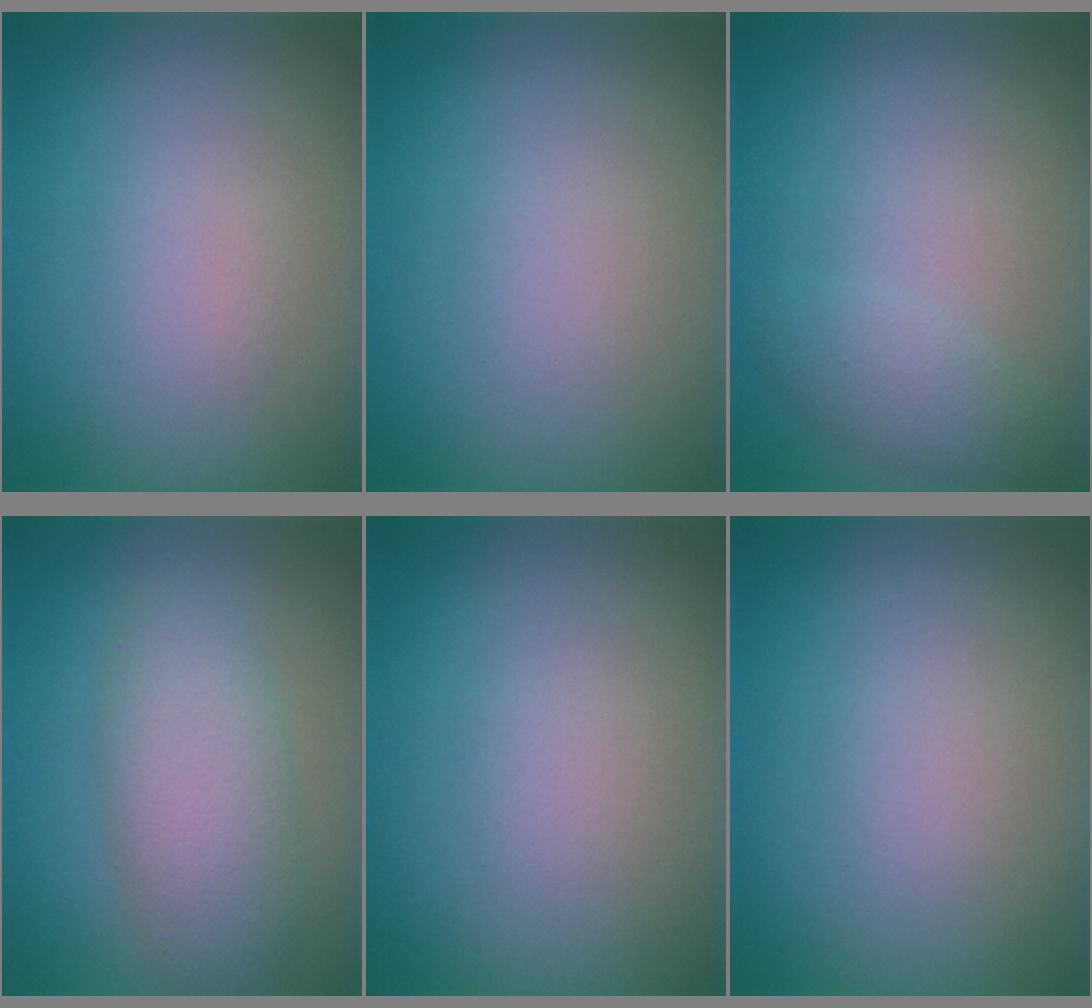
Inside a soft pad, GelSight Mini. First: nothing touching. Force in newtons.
{"total": 0.0}
{"total": 1.9, "press": 1.9, "slide": 0.1}
{"total": 4.9, "press": 4.9, "slide": 0.0}
{"total": 0.0}
{"total": 0.0}